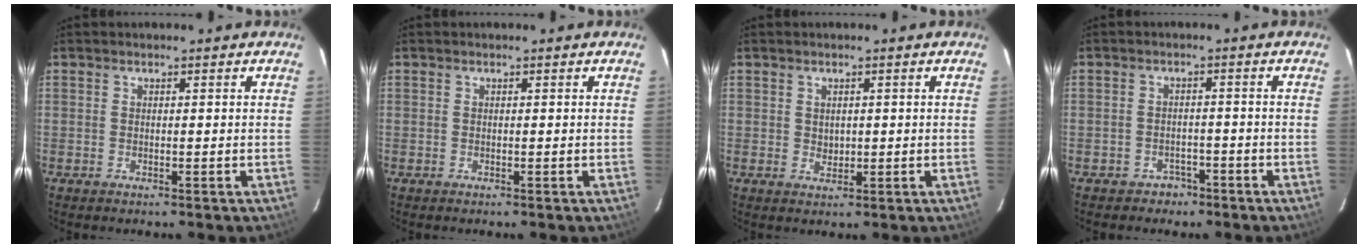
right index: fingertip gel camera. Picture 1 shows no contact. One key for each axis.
{"total": 0.0}
{"total": 1.7, "fx": 0.4, "fy": 1.4, "fz": 0.8, "tx": -0.008, "ty": 0.004, "tz": 0.010}
{"total": 3.9, "fx": -2.8, "fy": 2.8, "fz": 0.1, "tx": -0.008, "ty": 0.016, "tz": -0.037}